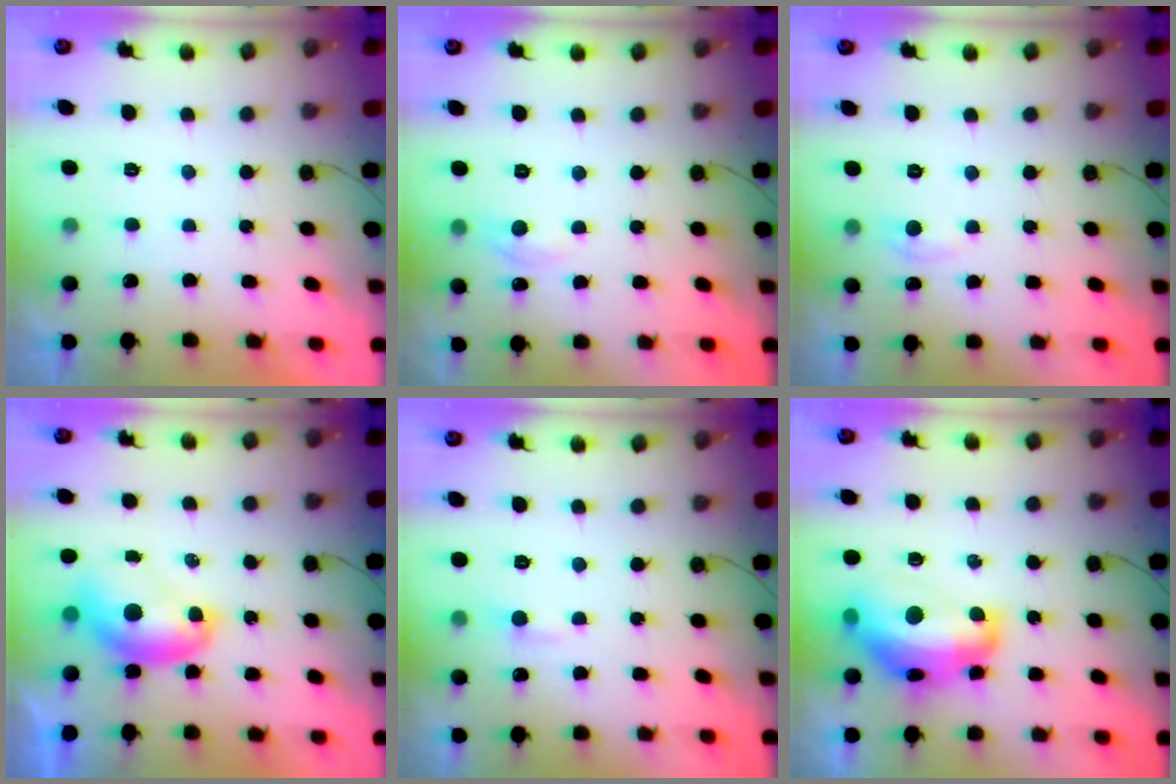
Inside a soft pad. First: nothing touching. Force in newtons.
{"total": 5.6, "press": 5.6, "slide": 0.5}
{"total": 4.6, "press": 4.6, "slide": 0.7}
{"total": 8.3, "press": 8.2, "slide": 1.1}
{"total": 4.3, "press": 4.2, "slide": 0.6}
{"total": 17.5, "press": 17.5, "slide": 1.4}